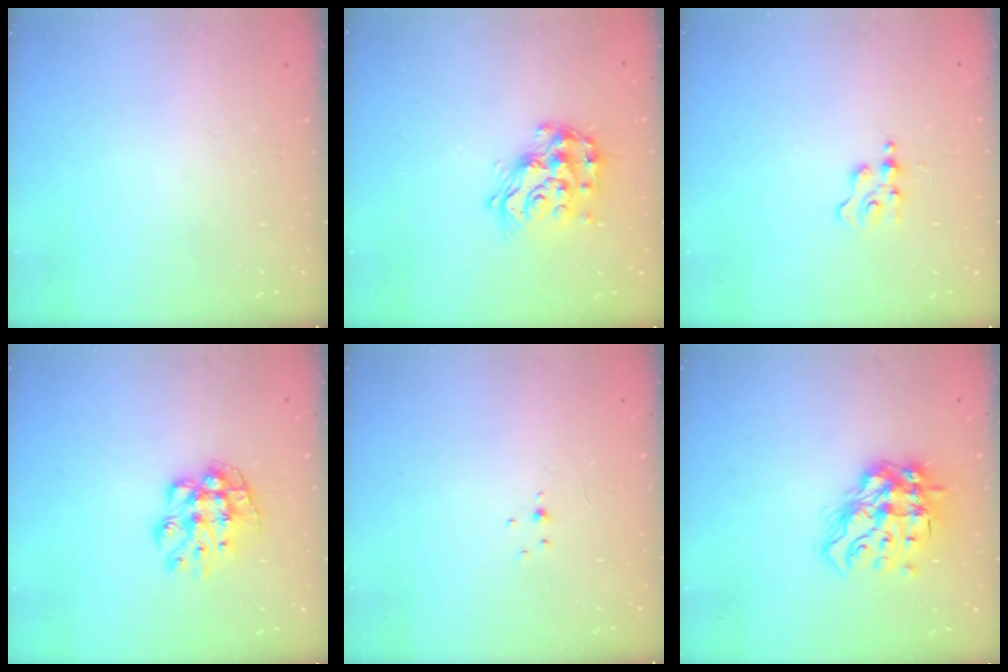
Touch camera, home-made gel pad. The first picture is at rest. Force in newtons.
{"total": 16.3, "press": 16.3, "slide": 1.0}
{"total": 2.5, "press": 2.5, "slide": 0.3}
{"total": 9.4, "press": 9.4, "slide": 0.7}
{"total": 1.5, "press": 1.5, "slide": 0.3}
{"total": 14.6, "press": 14.5, "slide": 1.7}